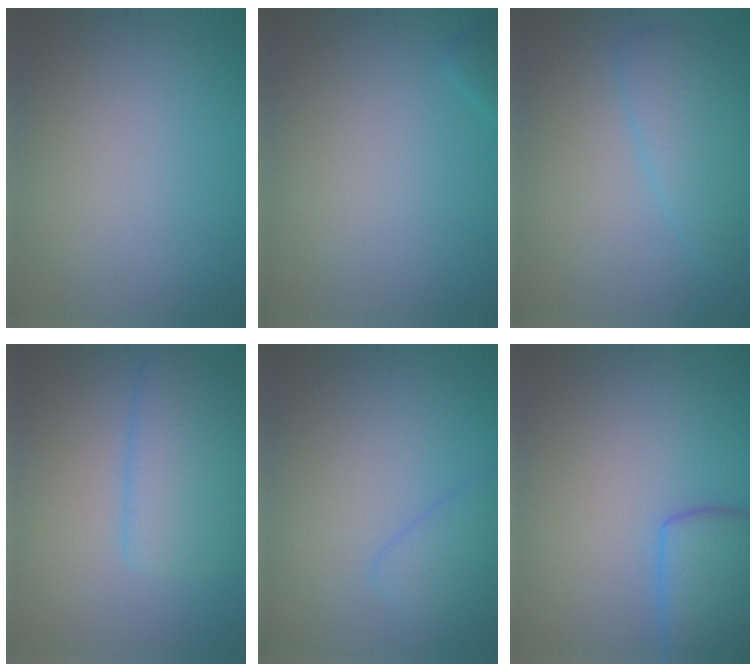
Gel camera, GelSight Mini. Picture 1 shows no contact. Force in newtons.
{"total": 0.7, "press": 0.7, "slide": 0.1}
{"total": 3.3, "press": 3.3, "slide": 0.1}
{"total": 4.4, "press": 4.4, "slide": 0.4}
{"total": 2.2, "press": 2.1, "slide": 0.2}
{"total": 4.9, "press": 4.8, "slide": 0.3}